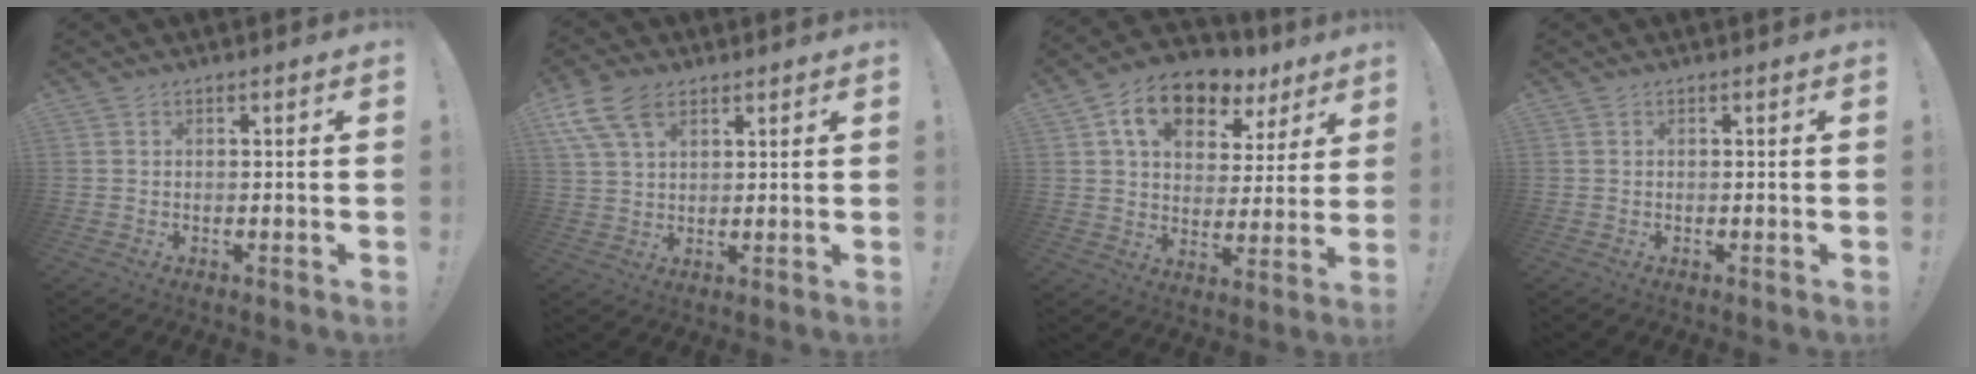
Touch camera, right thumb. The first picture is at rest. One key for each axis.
{"total": 10.9, "fx": 5.7, "fy": 6.3, "fz": 6.8, "tx": -0.135, "ty": -0.014, "tz": 0.109}
{"total": 14.0, "fx": 8.0, "fy": 8.7, "fz": 7.5, "tx": -0.129, "ty": -0.031, "tz": 0.149}
{"total": 0.0}